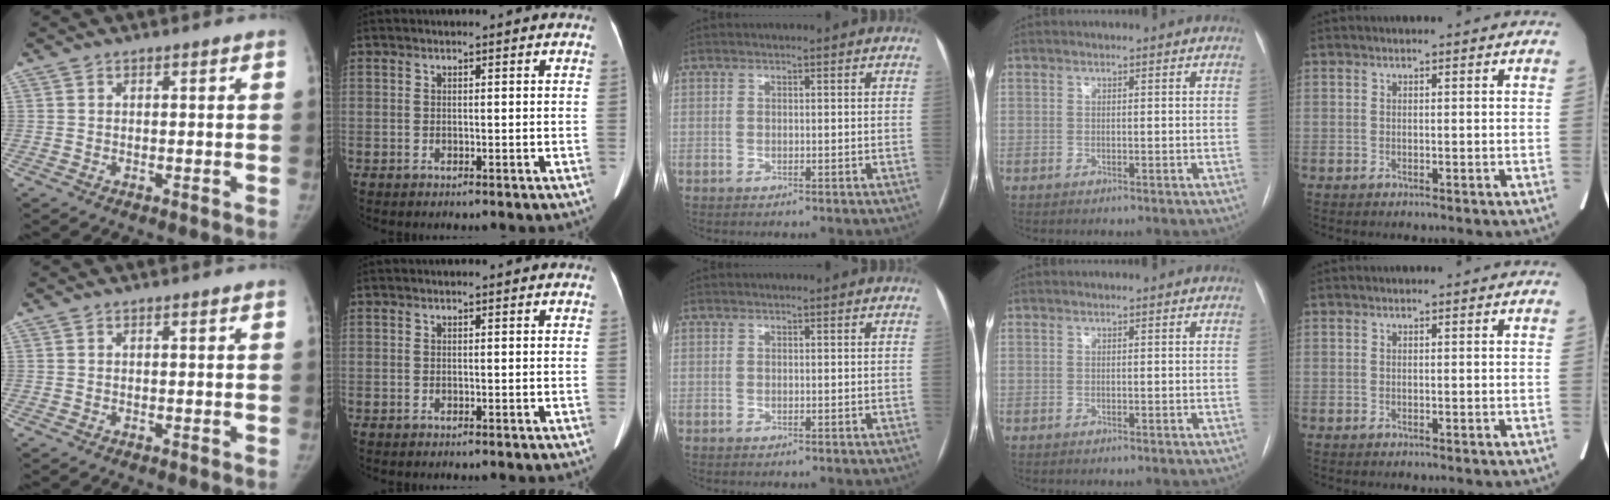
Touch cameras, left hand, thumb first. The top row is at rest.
{}